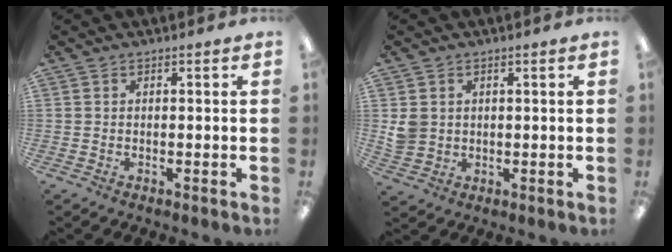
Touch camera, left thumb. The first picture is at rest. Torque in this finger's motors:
{"motor_torque": [0.25, 0.55, 0.06, -0.28, 0.01]}